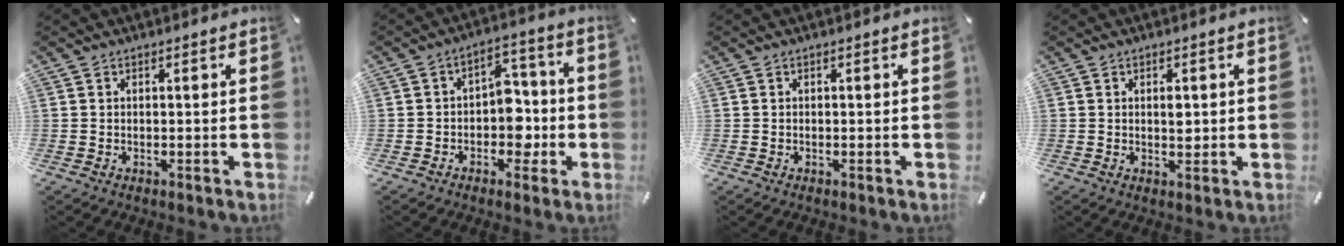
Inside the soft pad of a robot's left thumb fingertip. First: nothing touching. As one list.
[{"total": 8.9, "force": [-1.9, 7.0, 5.1], "torque": [-0.058, 0.021, -0.033]}, {"total": 0.0}, {"total": 2.4, "force": [0.3, 1.3, 2.0], "torque": [-0.025, -0.003, 0.001]}]